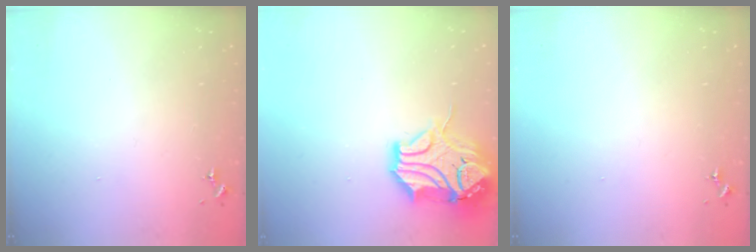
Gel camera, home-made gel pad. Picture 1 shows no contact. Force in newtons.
{"total": 17.2, "press": 17.1, "slide": 2.0}
{"total": 0.0}